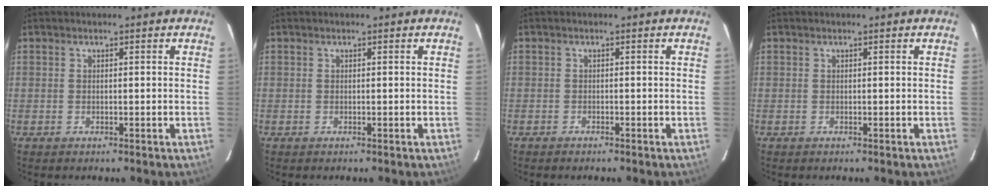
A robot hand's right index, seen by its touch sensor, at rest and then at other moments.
{"total": 0.0}
{"total": 0.8, "force": [-0.7, 0.2, 0.1], "torque": [-0.007, 0.002, -0.014]}
{"total": 0.0}